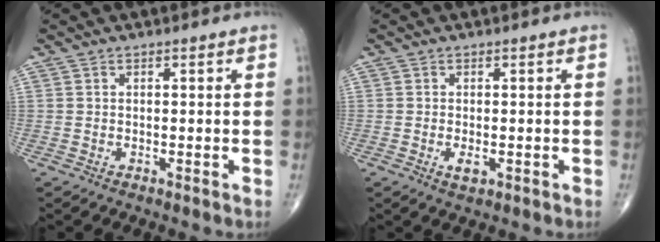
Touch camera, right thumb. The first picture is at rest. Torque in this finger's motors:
{"motor_torque": [-0.16, 0.46, 0.08, 0.27, 0.07]}